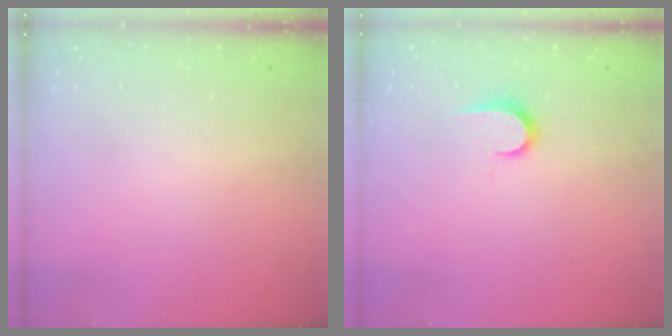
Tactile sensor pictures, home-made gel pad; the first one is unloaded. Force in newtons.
{"total": 6.6, "press": 6.6, "slide": 0.7}